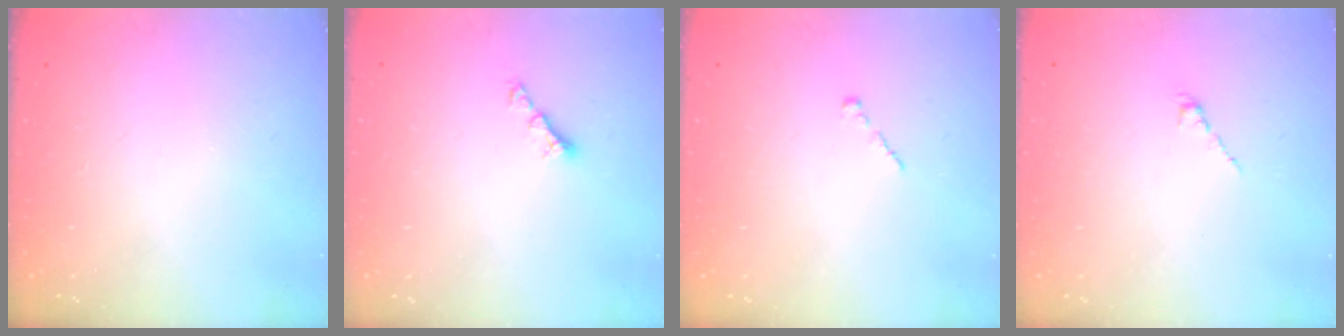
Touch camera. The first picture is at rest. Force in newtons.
{"total": 4.1, "press": 4.1, "slide": 0.5}
{"total": 1.0, "press": 0.8, "slide": 0.5}
{"total": 1.3, "press": 1.2, "slide": 0.5}